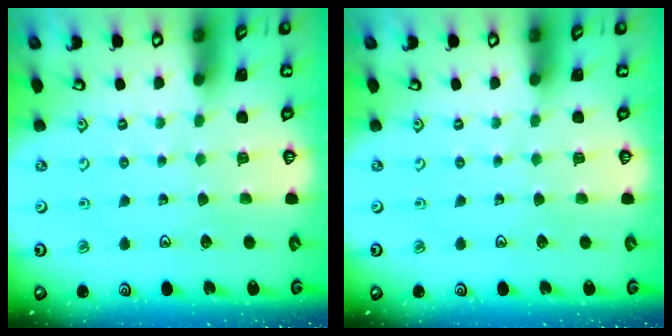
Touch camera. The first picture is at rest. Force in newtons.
{"total": 0.0}